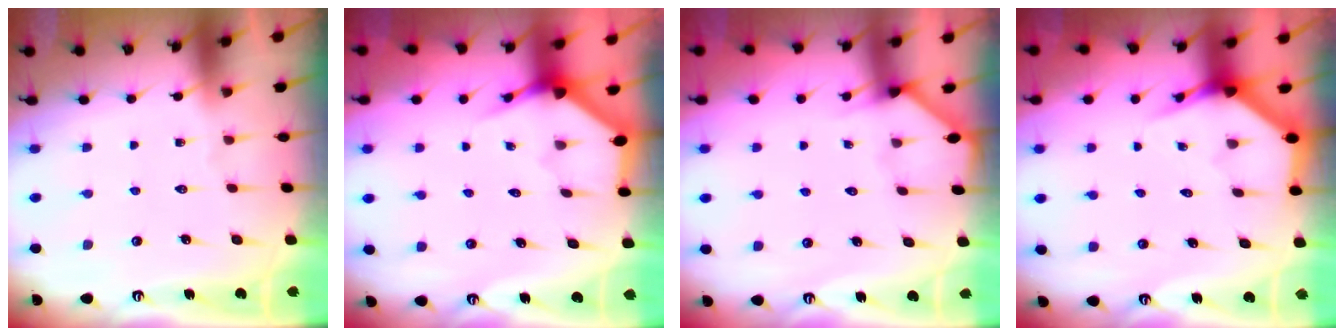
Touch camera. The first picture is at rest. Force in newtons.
{"total": 3.4, "press": 3.4, "slide": 0.2}
{"total": 2.2, "press": 2.2, "slide": 0.3}
{"total": 4.0, "press": 4.0, "slide": 0.2}